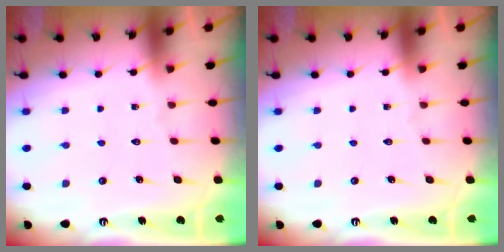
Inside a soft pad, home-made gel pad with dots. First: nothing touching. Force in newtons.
{"total": 0.0}